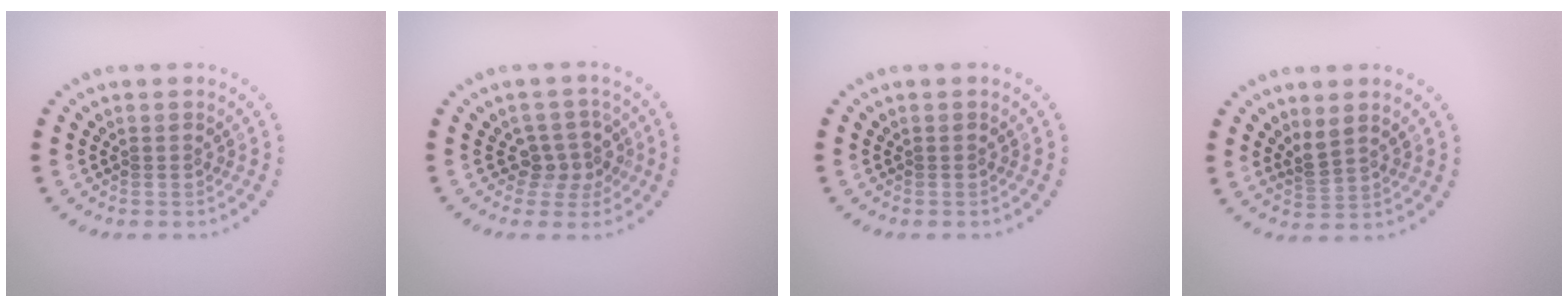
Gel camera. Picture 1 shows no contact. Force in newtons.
{"total": 2.6, "press": 2.0, "slide": 1.6}
{"total": 0.0}
{"total": 1.6, "press": 1.3, "slide": 1.0}